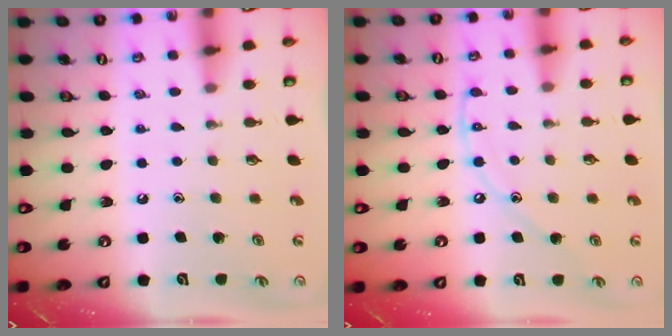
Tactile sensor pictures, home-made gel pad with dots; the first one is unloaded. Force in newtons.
{"total": 8.7, "press": 8.6, "slide": 0.8}